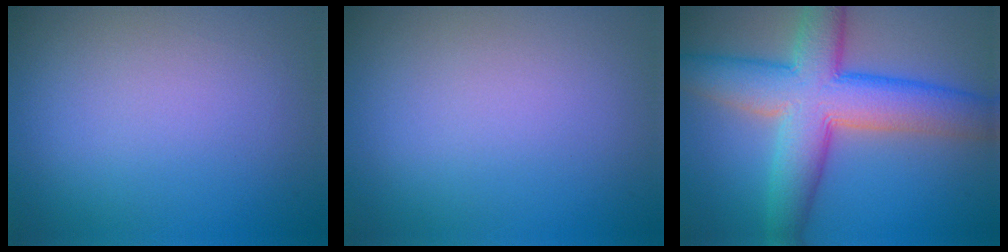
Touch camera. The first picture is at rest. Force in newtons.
{"total": 0.0}
{"total": 9.9, "press": 9.9, "slide": 0.3}